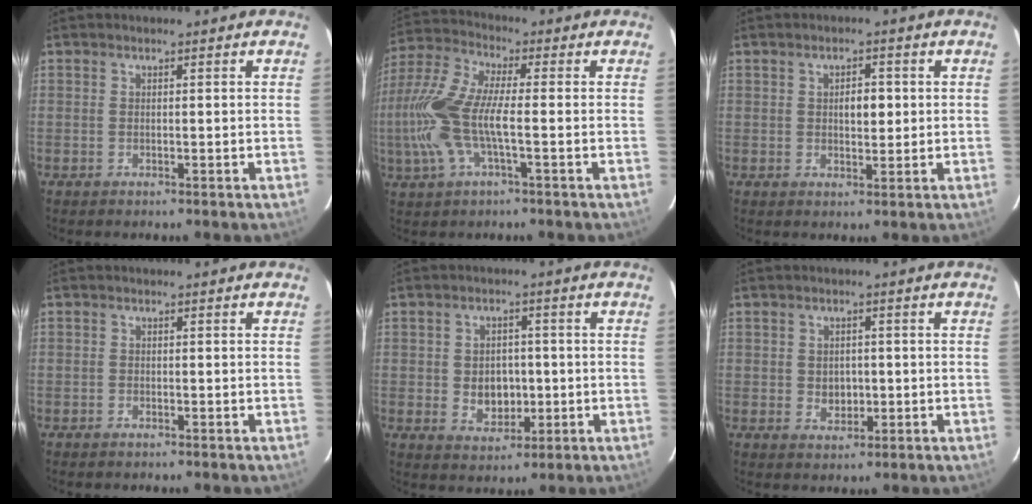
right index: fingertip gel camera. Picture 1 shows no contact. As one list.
[{"total": 14.8, "force": [-2.6, 4.5, 13.9], "torque": [-0.293, -0.001, -0.054]}, {"total": 3.3, "force": [0.5, 1.9, 2.7], "torque": [-0.041, 0.007, 0.008]}, {"total": 0.8, "force": [-0.7, 0.4, 0.1], "torque": [-0.004, 0.001, -0.013]}, {"total": 6.0, "force": [-0.7, 4.9, 3.4], "torque": [-0.065, 0.002, 0.002]}, {"total": 3.5, "force": [-0.4, 3.0, 1.7], "torque": [-0.027, 0.001, 0.000]}]